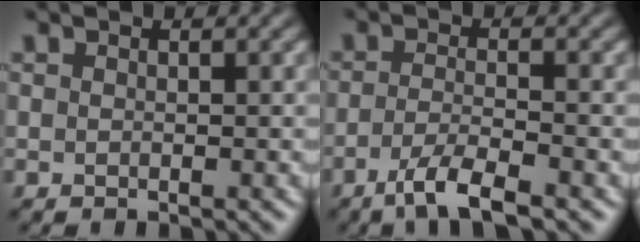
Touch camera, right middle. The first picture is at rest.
{"total": 4.0, "force": [-2.7, 0.7, 2.9], "torque": [-0.057, -0.004, -0.057]}